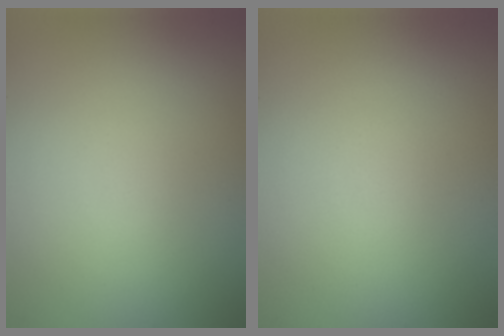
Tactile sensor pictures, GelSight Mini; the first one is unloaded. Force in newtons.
{"total": 0.0}